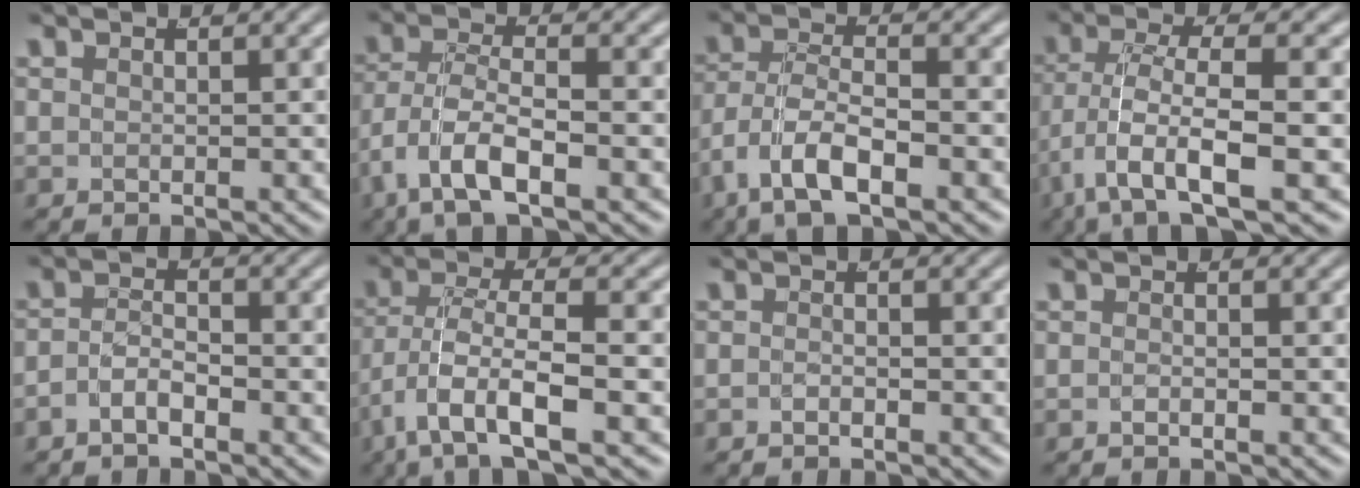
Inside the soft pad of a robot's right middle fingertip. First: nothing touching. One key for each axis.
{"total": 4.6, "fx": -1.2, "fy": 2.4, "fz": 3.7, "tx": -0.096, "ty": -0.028, "tz": -0.007}
{"total": 4.7, "fx": -1.6, "fy": 2.7, "fz": 3.5, "tx": -0.087, "ty": -0.024, "tz": -0.016}
{"total": 5.6, "fx": -2.5, "fy": 1.9, "fz": 4.6, "tx": -0.112, "ty": -0.032, "tz": -0.022}
{"total": 2.6, "fx": -2.0, "fy": 1.1, "fz": 1.3, "tx": -0.026, "ty": -0.011, "tz": -0.031}
{"total": 4.9, "fx": -2.0, "fy": 1.8, "fz": 4.1, "tx": -0.098, "ty": -0.027, "tz": -0.018}
{"total": 0.8, "fx": -0.8, "fy": 0.0, "fz": 0.1, "tx": -0.004, "ty": -0.006, "tz": -0.014}
{"total": 0.7, "fx": -0.6, "fy": -0.3, "fz": 0.1, "tx": -0.003, "ty": -0.005, "tz": -0.008}